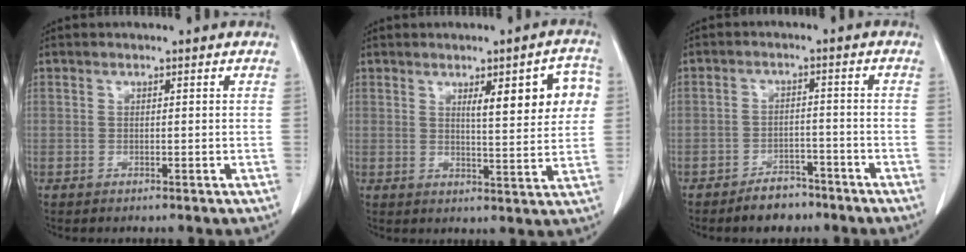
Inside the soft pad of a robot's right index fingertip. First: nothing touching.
{"total": 9.2, "force": [2.9, 1.9, 8.5], "torque": [-0.109, 0.011, 0.039]}
{"total": 4.7, "force": [-3.7, 2.5, 1.3], "torque": [-0.020, 0.008, -0.053]}